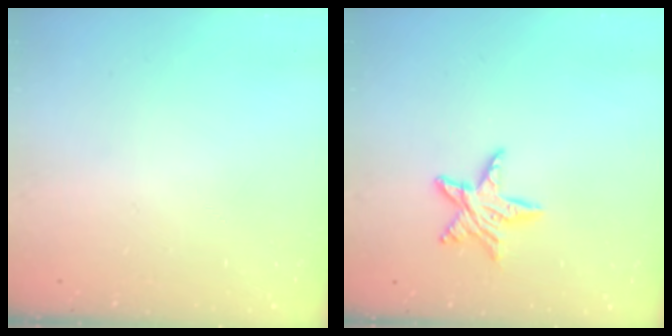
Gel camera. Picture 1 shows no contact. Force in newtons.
{"total": 8.9, "press": 8.9, "slide": 0.5}